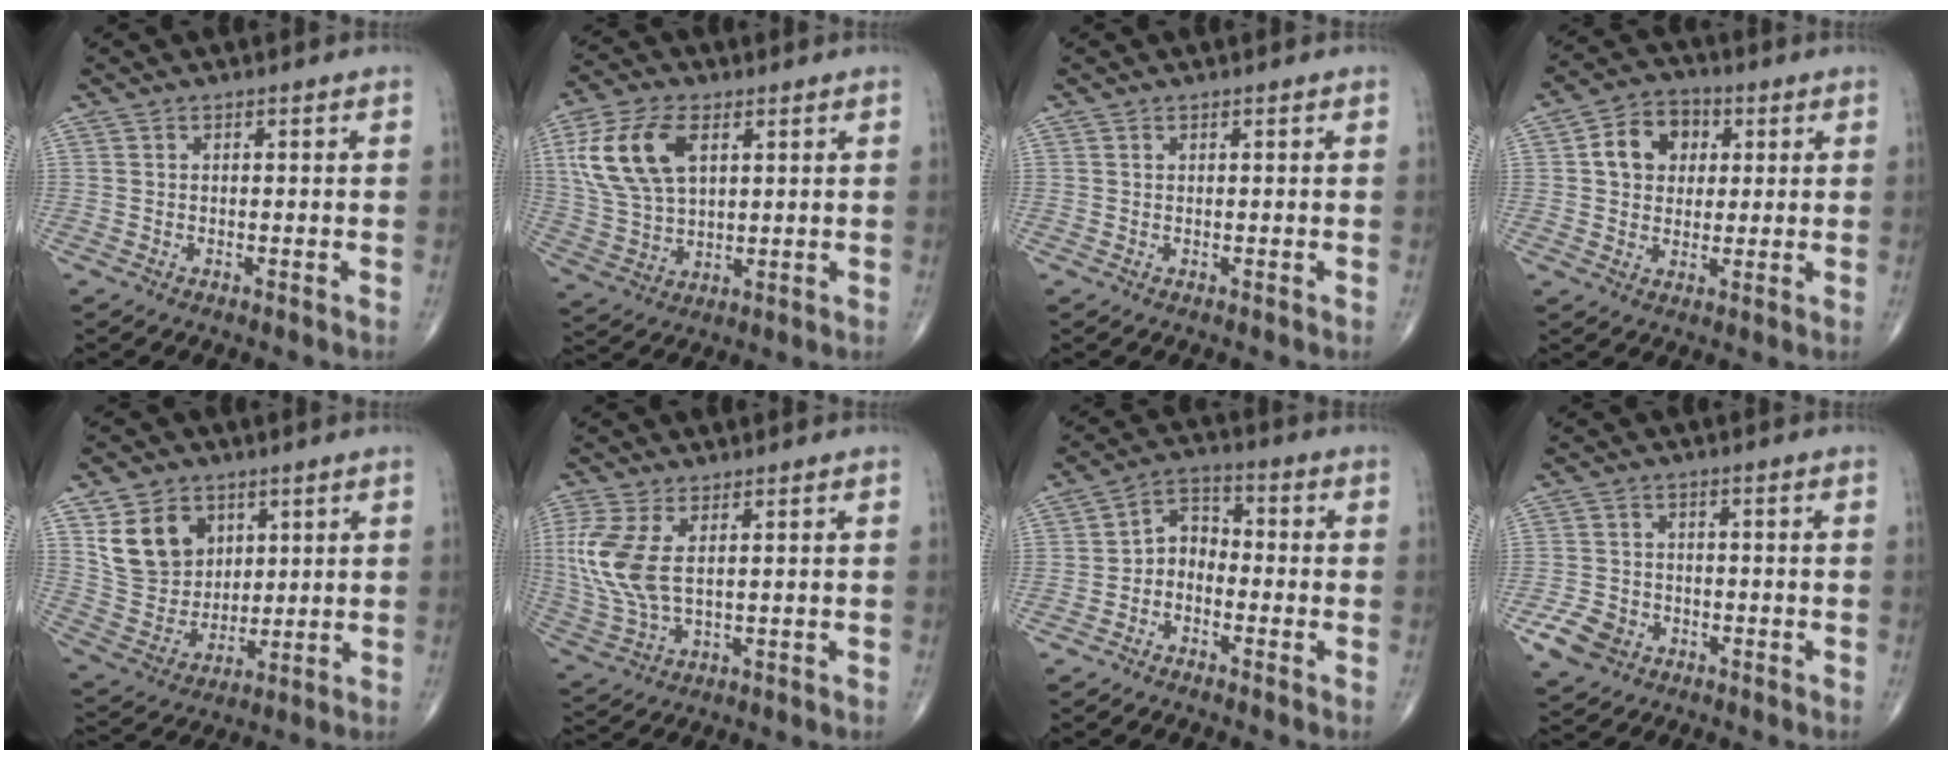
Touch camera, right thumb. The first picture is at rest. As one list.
[{"total": 14.2, "force": [4.7, 8.0, 10.8], "torque": [-0.217, -0.004, 0.095]}, {"total": 0.0}, {"total": 9.2, "force": [2.0, 7.3, 5.2], "torque": [-0.056, 0.007, 0.026]}, {"total": 13.3, "force": [5.4, 10.4, 6.3], "torque": [-0.085, -0.023, 0.116]}, {"total": 10.8, "force": [2.1, 5.2, 9.2], "torque": [-0.236, -0.003, 0.053]}, {"total": 5.5, "force": [-2.2, 4.0, 3.1], "torque": [-0.035, 0.034, -0.056]}, {"total": 6.0, "force": [-2.8, 4.6, 2.5], "torque": [-0.040, 0.012, -0.049]}]